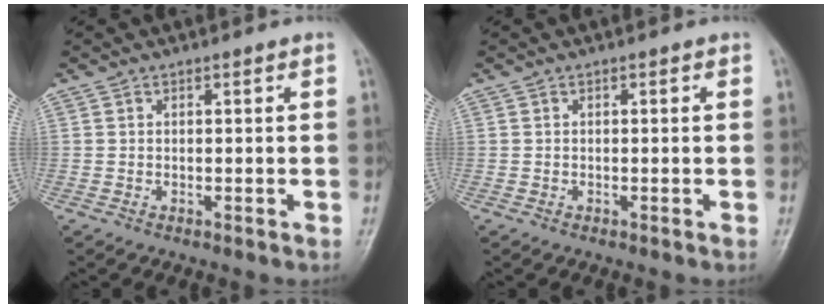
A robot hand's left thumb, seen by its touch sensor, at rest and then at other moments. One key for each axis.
{"total": 0.0}